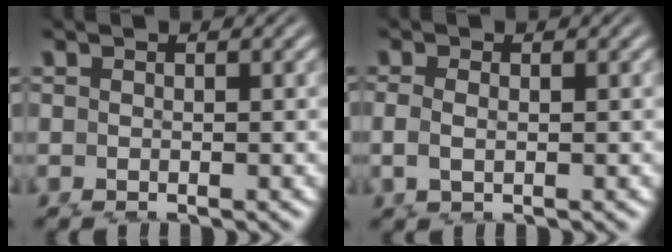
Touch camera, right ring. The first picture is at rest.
{"total": 1.4, "force": [0.0, 0.6, 1.3], "torque": [-0.045, -0.014, 0.011]}